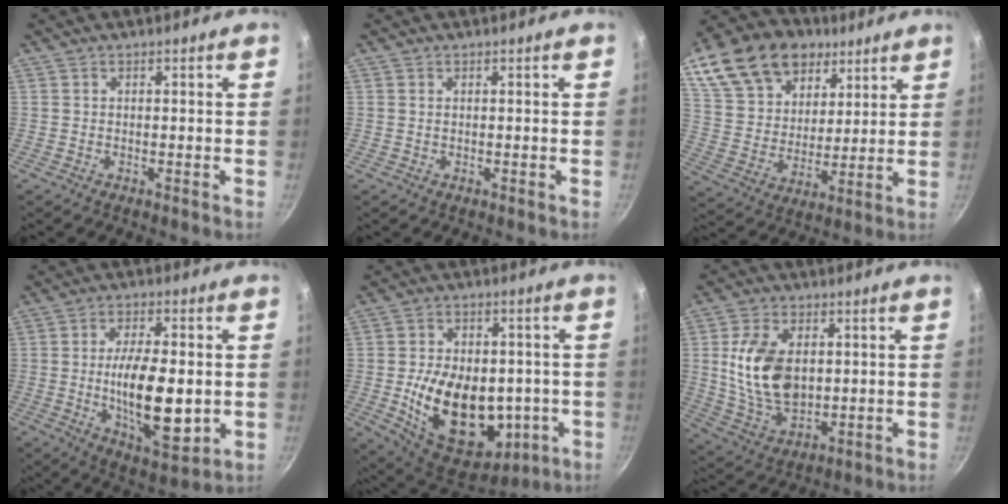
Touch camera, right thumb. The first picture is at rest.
{"total": 0.0}
{"total": 21.4, "force": [11.6, 14.3, 10.9], "torque": [-0.179, -0.020, 0.208]}
{"total": 16.3, "force": [-1.5, 6.7, 14.8], "torque": [-0.239, -0.010, -0.018]}
{"total": 23.0, "force": [-3.6, 15.2, 16.9], "torque": [-0.247, 0.004, -0.034]}
{"total": 14.4, "force": [1.7, 9.2, 10.9], "torque": [-0.184, -0.018, 0.042]}